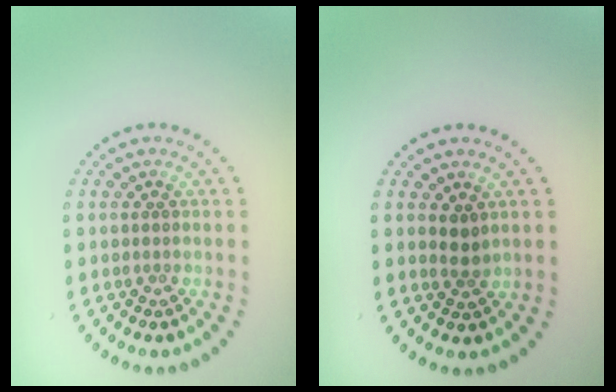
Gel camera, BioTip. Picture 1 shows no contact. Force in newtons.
{"total": 1.2, "press": 1.1, "slide": 0.6}